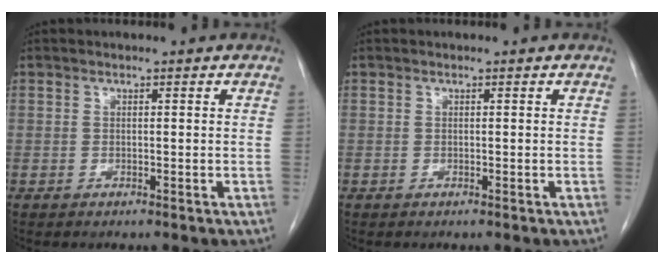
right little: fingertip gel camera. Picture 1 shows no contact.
{"total": 0.0}